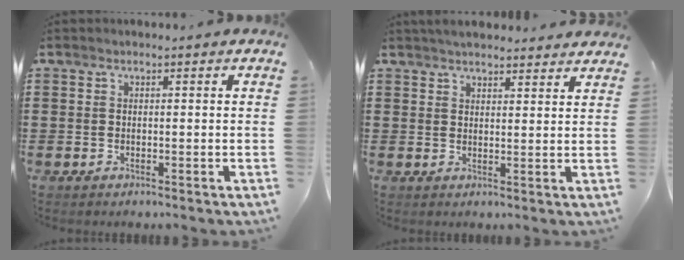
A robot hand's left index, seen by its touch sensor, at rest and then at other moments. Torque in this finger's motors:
{"motor_torque": [1.48, 0.66, 0.02, 0.04]}